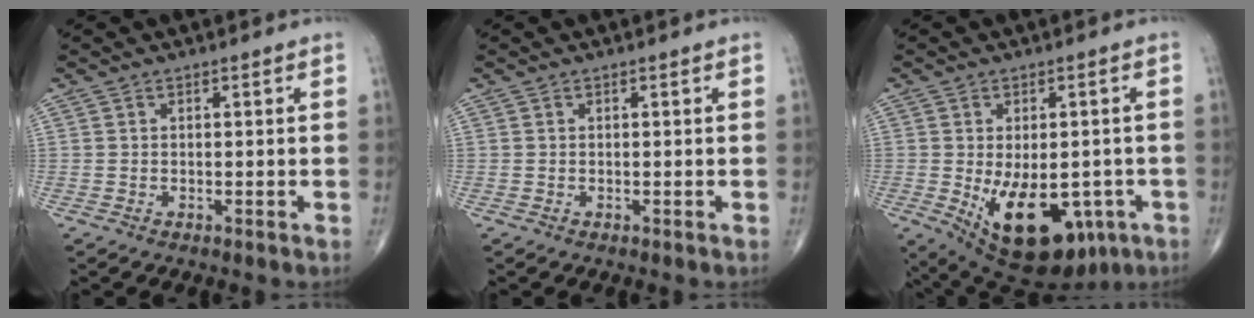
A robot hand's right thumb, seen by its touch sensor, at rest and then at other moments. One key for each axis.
{"total": 0.0}
{"total": 18.0, "fx": -5.7, "fy": 10.3, "fz": 13.6, "tx": -0.197, "ty": -0.007, "tz": -0.055}